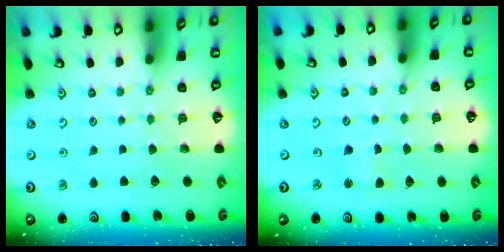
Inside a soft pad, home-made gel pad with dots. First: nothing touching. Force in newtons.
{"total": 1.6, "press": 1.5, "slide": 0.4}